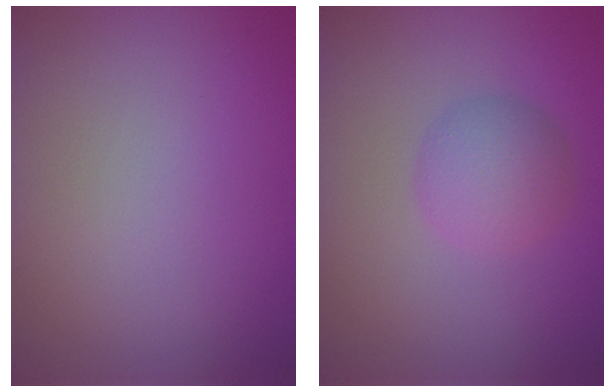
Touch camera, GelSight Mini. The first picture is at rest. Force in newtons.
{"total": 3.1, "press": 3.1, "slide": 0.0}